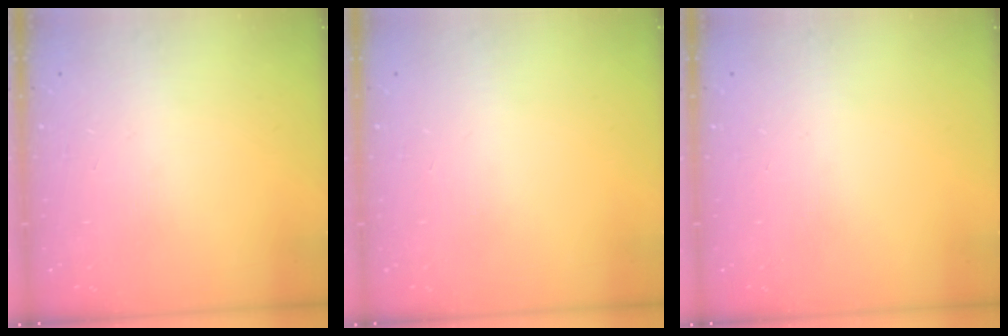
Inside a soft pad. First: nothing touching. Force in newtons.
{"total": 0.0}
{"total": 0.0}